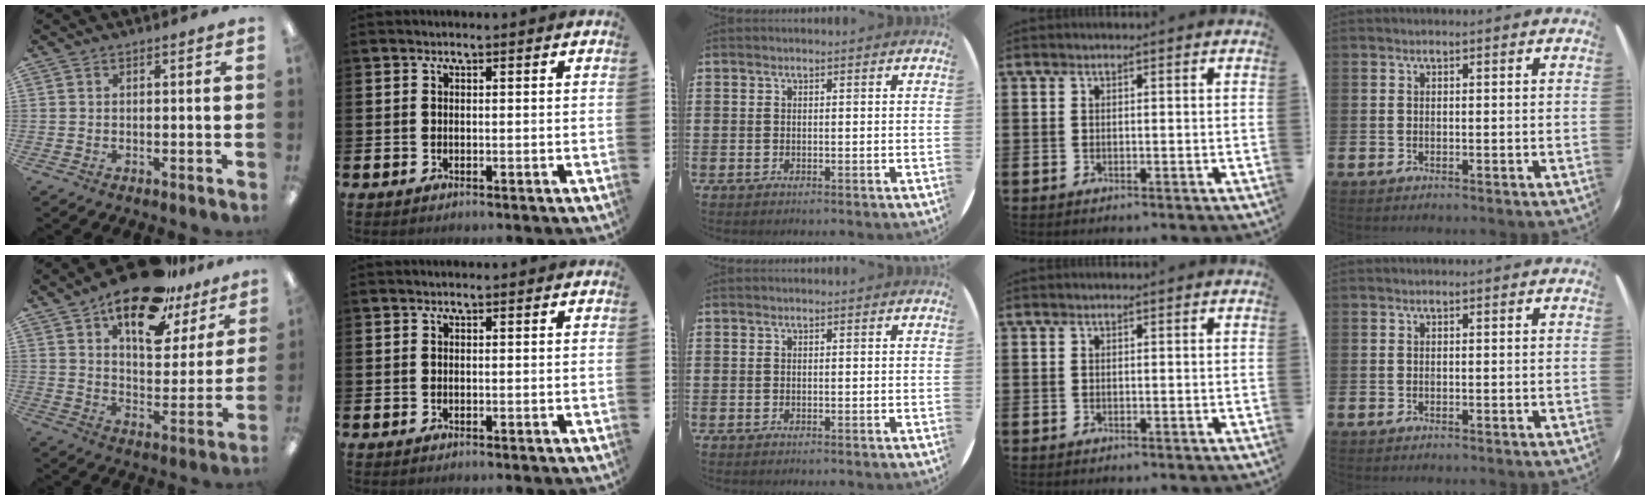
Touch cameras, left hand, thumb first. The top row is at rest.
{"thumb": {"total": 19.8, "force": [13.5, 8.9, 11.4], "torque": [-0.169, -0.076, 0.229]}}